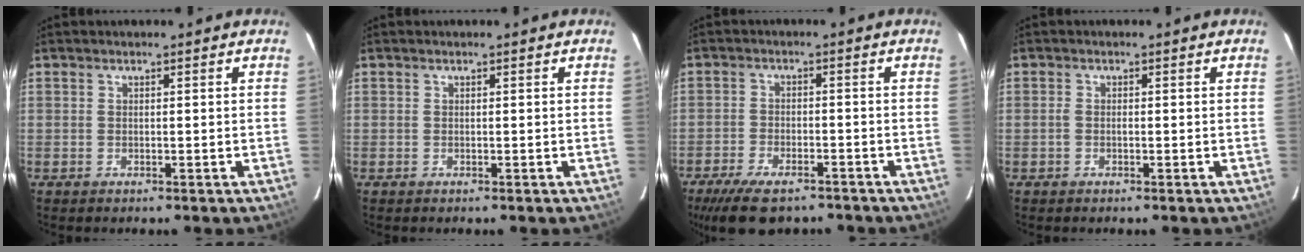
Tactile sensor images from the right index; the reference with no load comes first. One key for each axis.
{"total": 0.0}
{"total": 11.0, "fx": -8.4, "fy": 4.2, "fz": 5.7, "tx": -0.132, "ty": -0.019, "tz": -0.140}
{"total": 1.0, "fx": -0.3, "fy": 0.5, "fz": 0.8, "tx": -0.017, "ty": 0.002, "tz": -0.008}